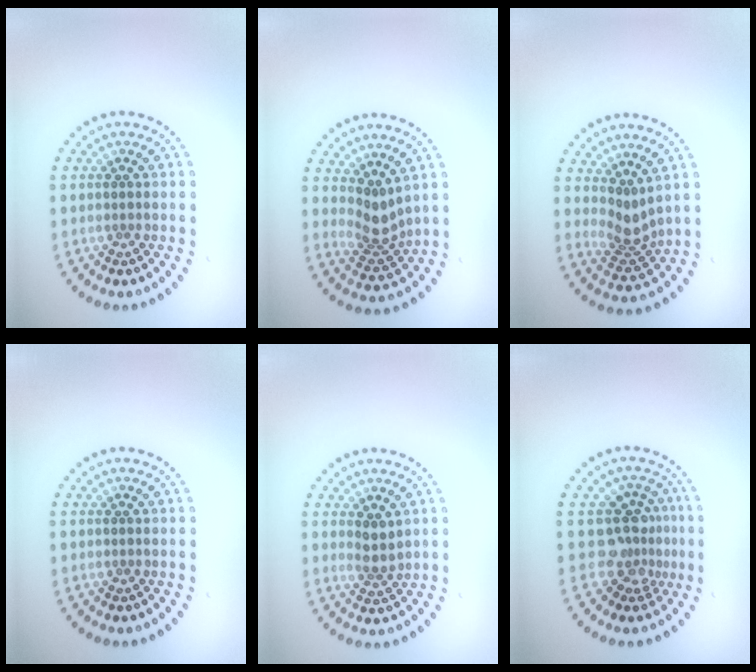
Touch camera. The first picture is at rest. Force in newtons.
{"total": 2.9, "press": 2.1, "slide": 1.9}
{"total": 2.7, "press": 2.0, "slide": 1.8}
{"total": 0.0}
{"total": 1.8, "press": 1.5, "slide": 0.9}
{"total": 3.5, "press": 2.6, "slide": 2.3}